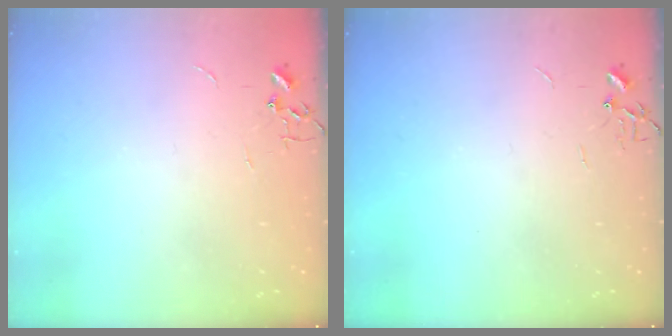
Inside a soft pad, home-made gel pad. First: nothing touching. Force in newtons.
{"total": 0.0}